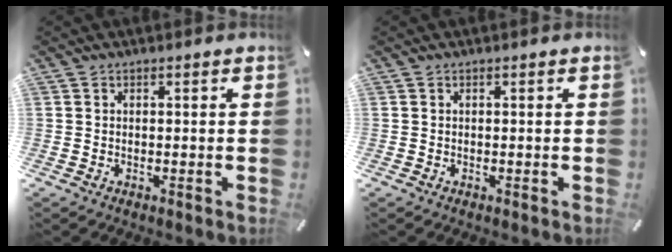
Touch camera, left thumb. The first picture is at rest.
{"total": 0.0}